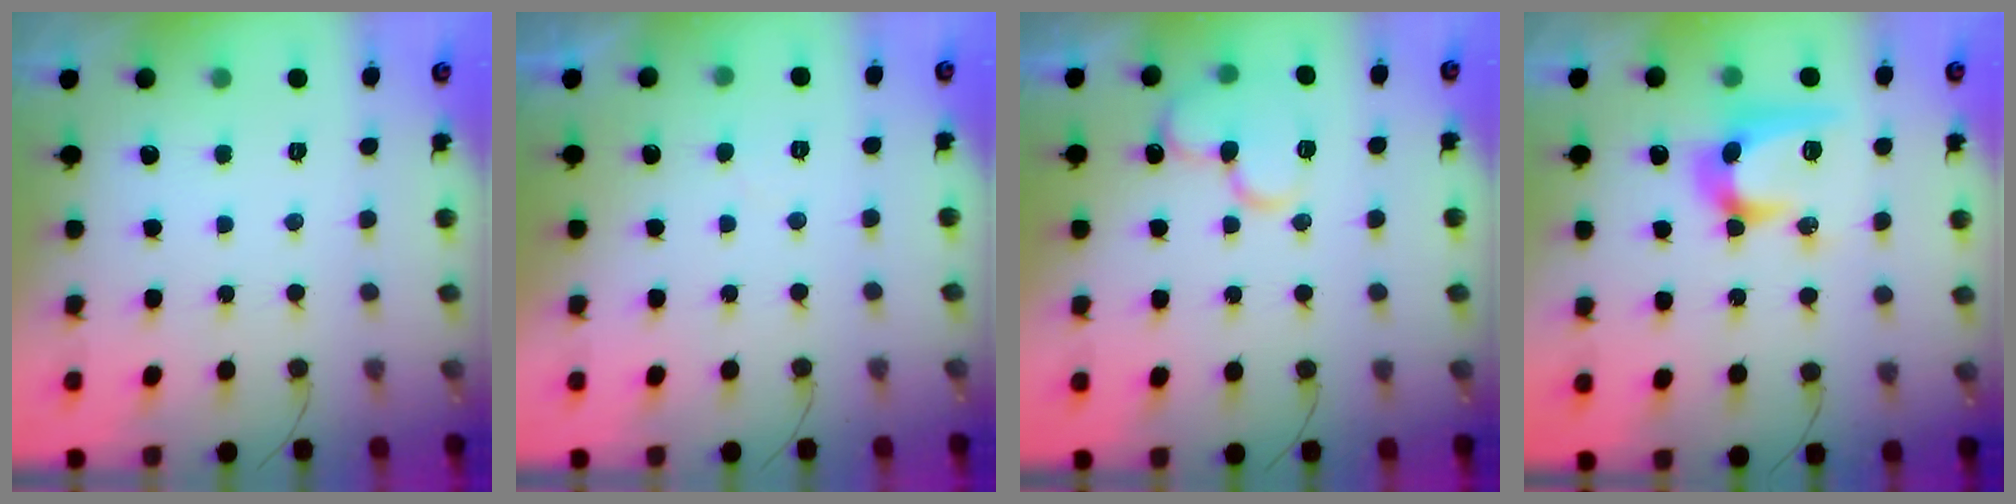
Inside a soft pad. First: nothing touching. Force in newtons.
{"total": 2.3, "press": 2.3, "slide": 0.2}
{"total": 13.4, "press": 13.3, "slide": 1.7}
{"total": 12.0, "press": 11.9, "slide": 0.7}